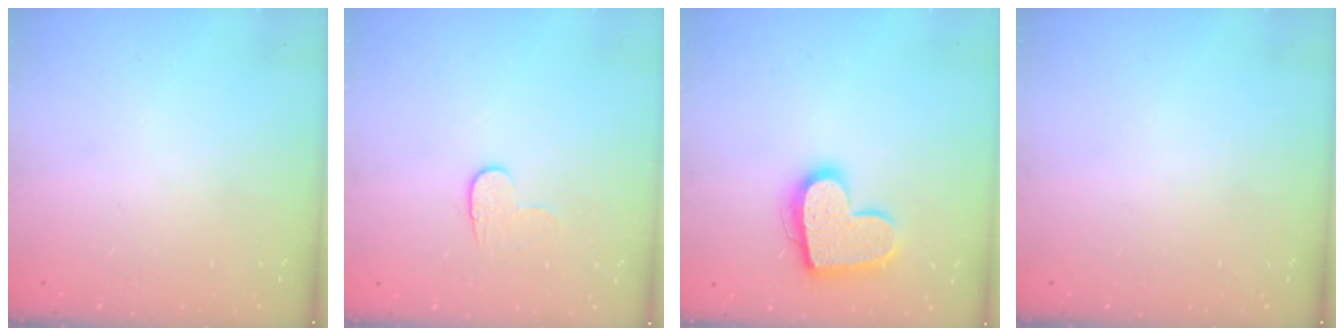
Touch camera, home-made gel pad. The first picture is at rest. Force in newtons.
{"total": 6.8, "press": 6.8, "slide": 0.6}
{"total": 15.8, "press": 15.8, "slide": 1.0}
{"total": 0.0}